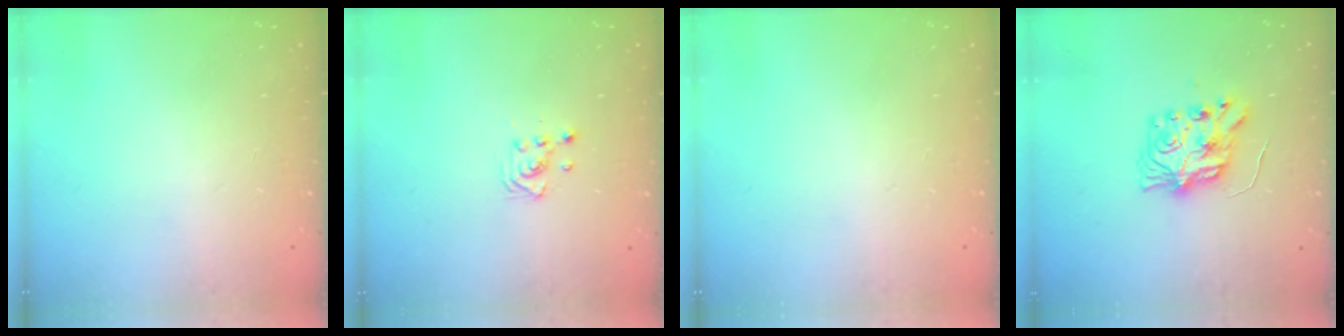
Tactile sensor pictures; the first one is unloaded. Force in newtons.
{"total": 2.9, "press": 2.8, "slide": 0.3}
{"total": 0.0}
{"total": 8.6, "press": 8.6, "slide": 1.0}